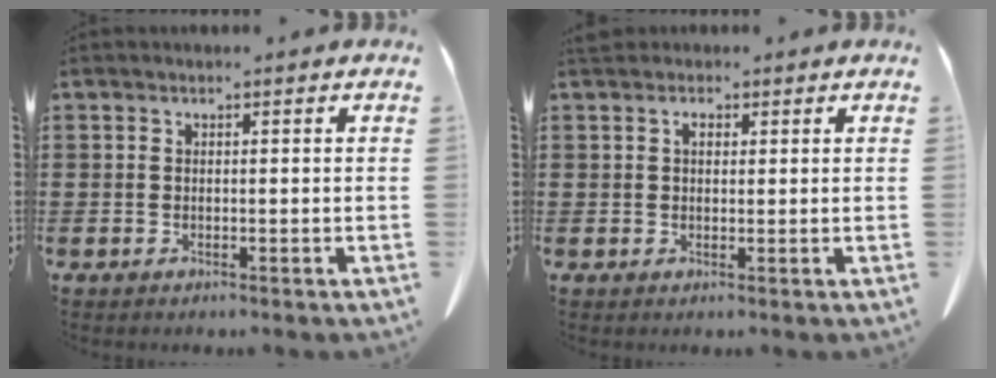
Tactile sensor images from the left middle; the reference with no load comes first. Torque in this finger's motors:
{"motor_torque": [0.09, 0.07, 0.01, 0.00]}